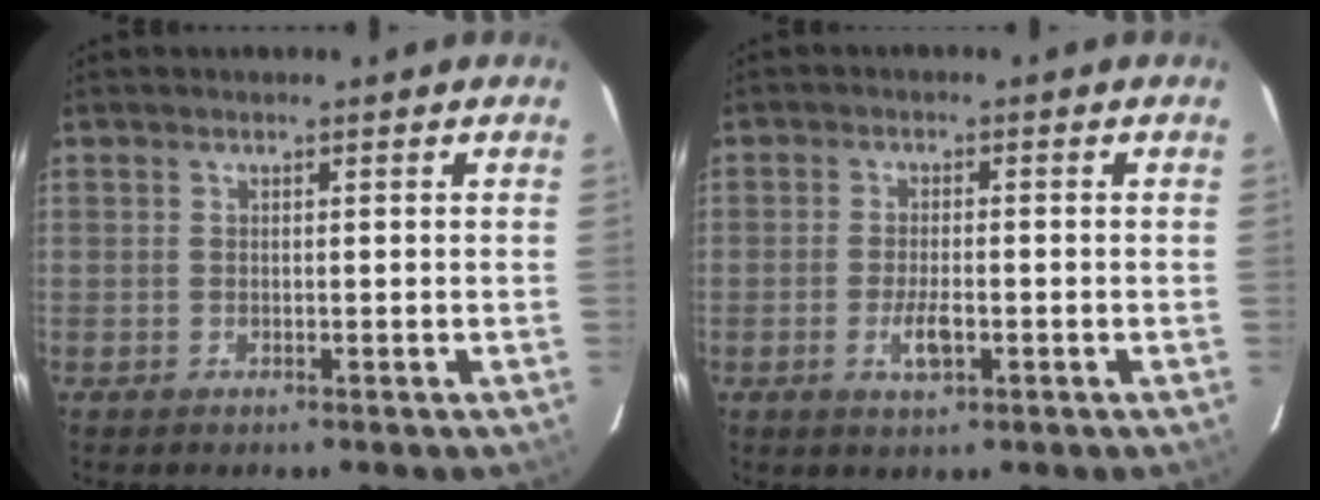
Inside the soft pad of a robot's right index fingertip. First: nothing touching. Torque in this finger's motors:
{"motor_torque": [0.62, -0.04, 0.26, 0.04]}